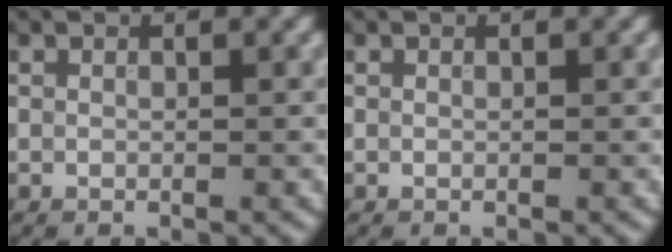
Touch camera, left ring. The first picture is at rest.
{"total": 0.0}